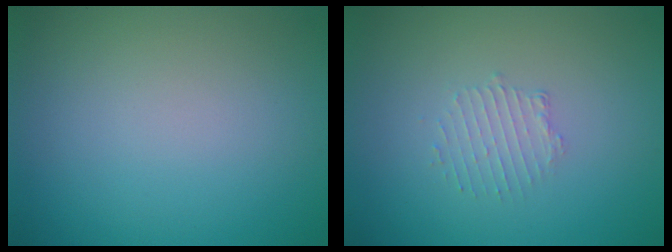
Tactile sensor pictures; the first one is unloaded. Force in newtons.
{"total": 1.3, "press": 0.7, "slide": 1.1}